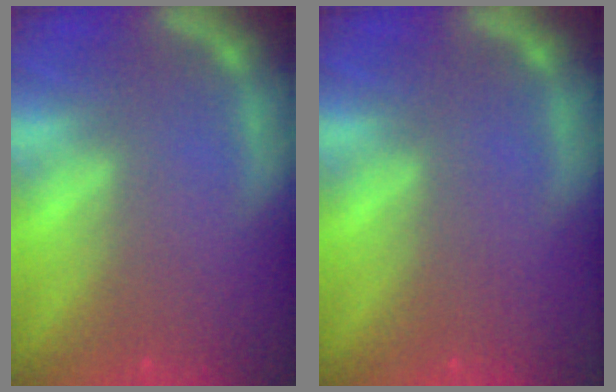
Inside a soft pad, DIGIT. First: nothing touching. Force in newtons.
{"total": 0.0}